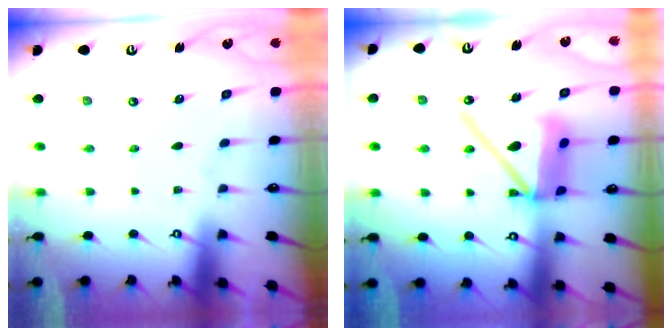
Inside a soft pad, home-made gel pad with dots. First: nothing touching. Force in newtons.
{"total": 14.9, "press": 14.8, "slide": 2.0}